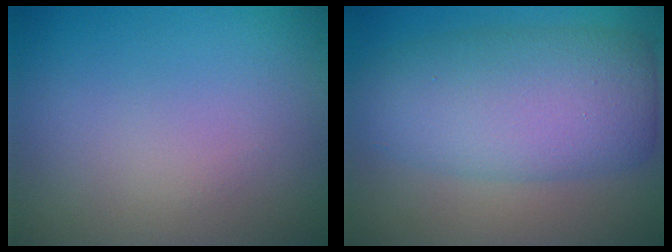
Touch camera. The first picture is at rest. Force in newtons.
{"total": 8.0, "press": 8.0, "slide": 0.1}